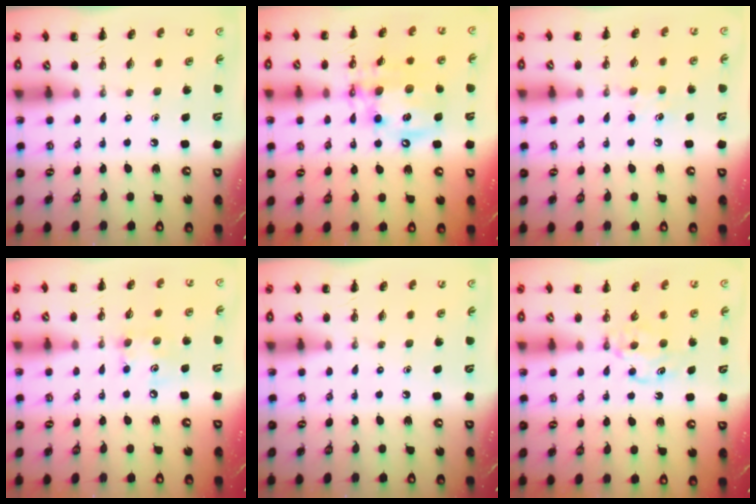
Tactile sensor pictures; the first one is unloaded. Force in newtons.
{"total": 14.1, "press": 13.8, "slide": 3.0}
{"total": 6.2, "press": 6.0, "slide": 1.7}
{"total": 6.2, "press": 6.2, "slide": 0.6}
{"total": 0.0}
{"total": 5.5, "press": 5.3, "slide": 1.7}